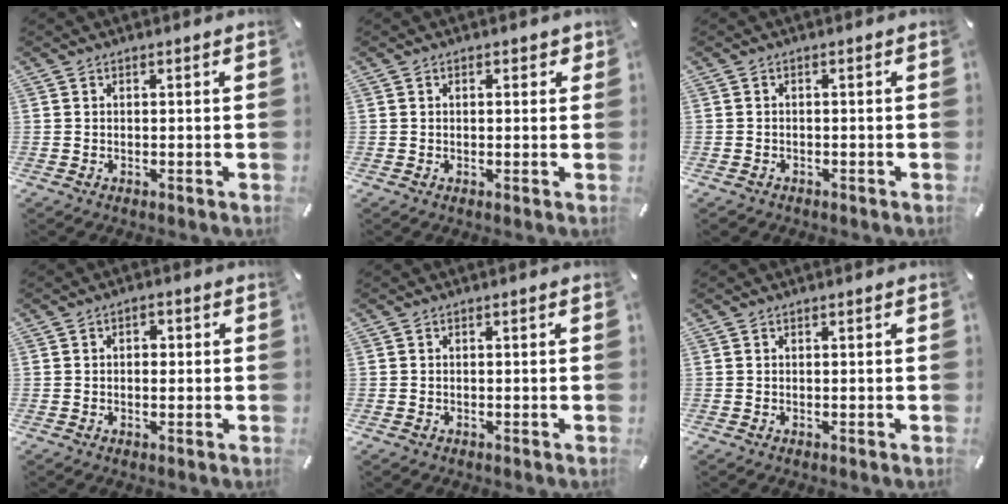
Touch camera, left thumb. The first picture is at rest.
{"total": 1.4, "force": [0.2, 1.0, 1.0], "torque": [-0.011, 0.003, 0.001]}
{"total": 1.2, "force": [-0.8, 0.9, 0.3], "torque": [-0.006, 0.003, -0.019]}
{"total": 2.4, "force": [-0.2, 1.7, 1.7], "torque": [-0.024, 0.004, -0.007]}
{"total": 0.6, "force": [-0.3, 0.4, 0.3], "torque": [-0.004, 0.002, -0.006]}
{"total": 0.0}